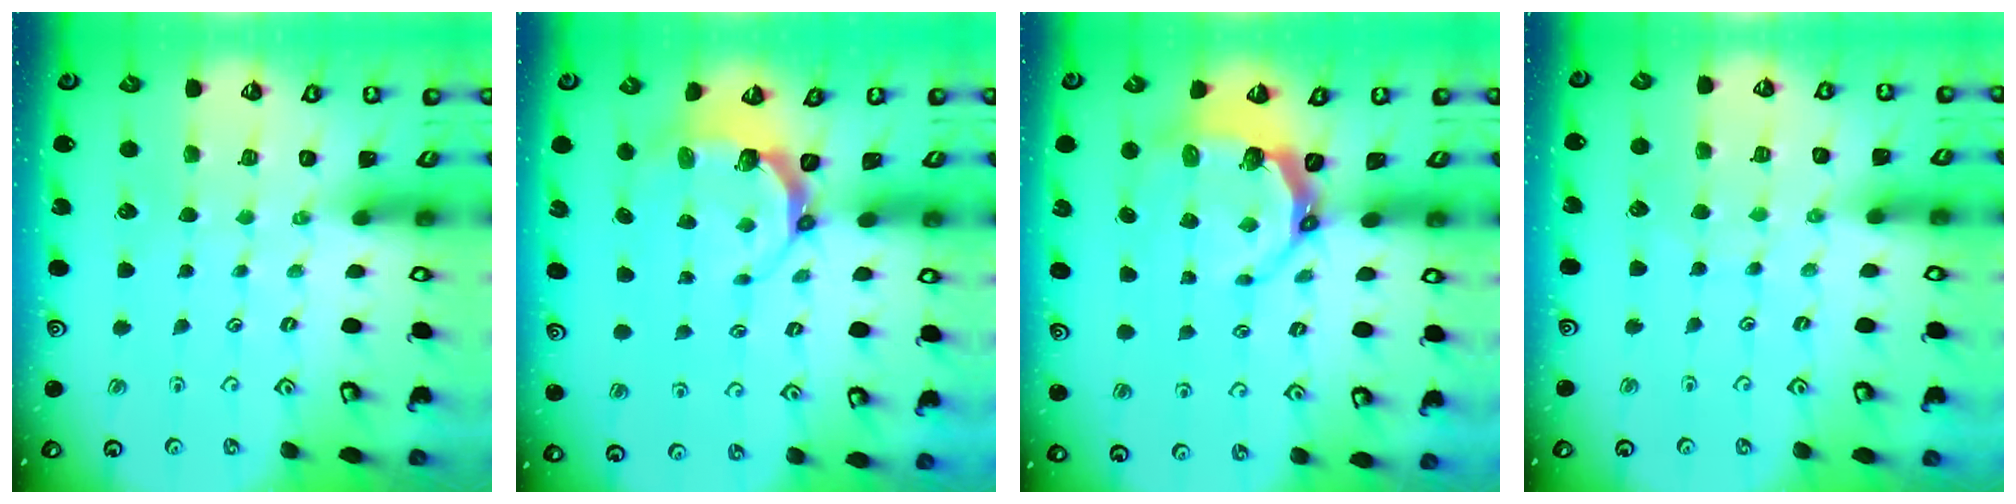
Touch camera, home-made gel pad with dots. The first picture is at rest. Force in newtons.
{"total": 6.8, "press": 5.6, "slide": 3.9}
{"total": 5.7, "press": 4.2, "slide": 3.8}
{"total": 4.0, "press": 3.9, "slide": 0.5}